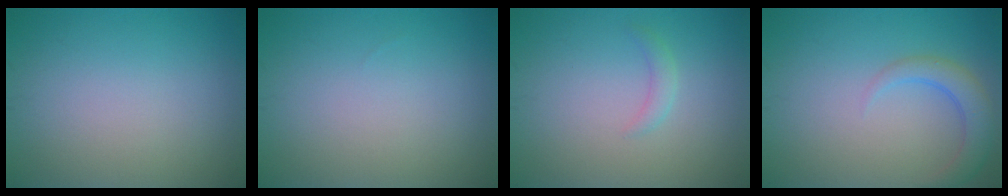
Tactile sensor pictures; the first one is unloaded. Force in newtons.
{"total": 0.0}
{"total": 1.1, "press": 1.1, "slide": 0.1}
{"total": 3.0, "press": 3.0, "slide": 0.3}